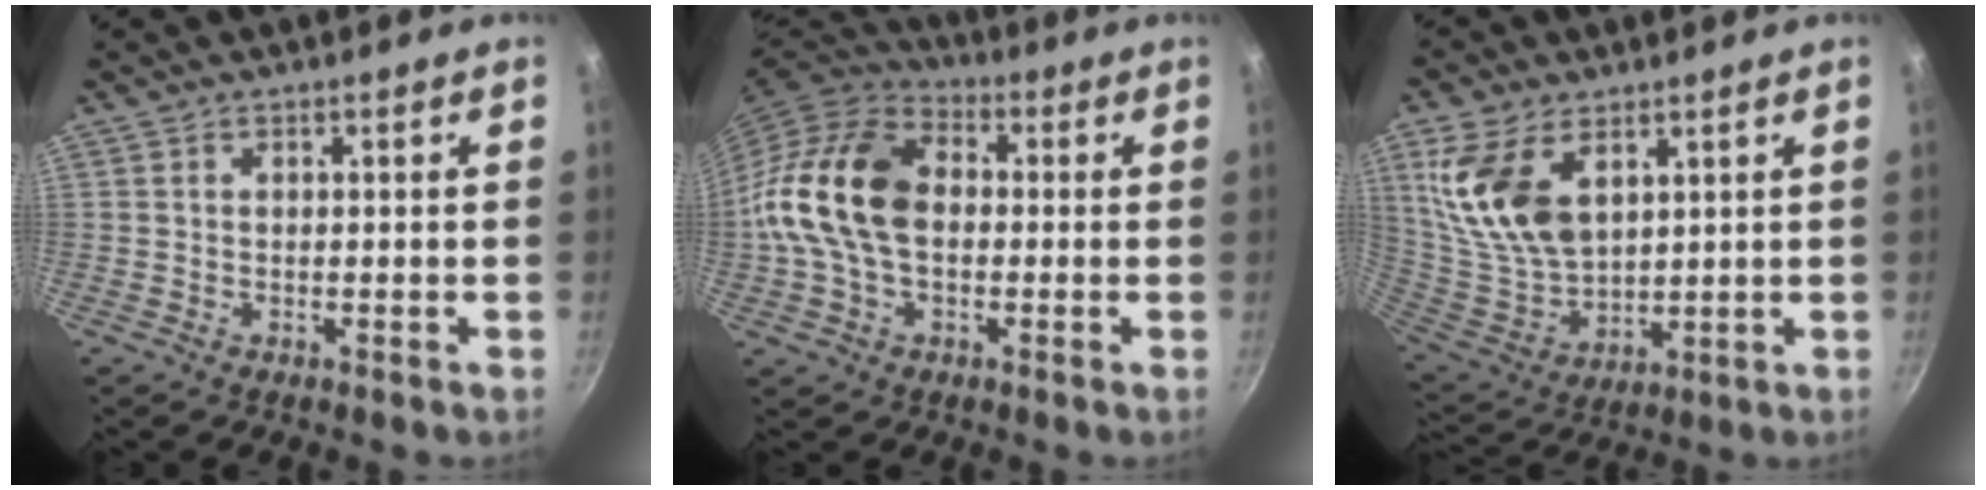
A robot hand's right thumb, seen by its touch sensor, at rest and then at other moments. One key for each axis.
{"total": 17.5, "fx": -0.2, "fy": 11.9, "fz": 12.9, "tx": -0.229, "ty": 0.035, "tz": -0.021}
{"total": 15.4, "fx": 6.3, "fy": 9.1, "fz": 10.6, "tx": -0.198, "ty": -0.033, "tz": 0.139}